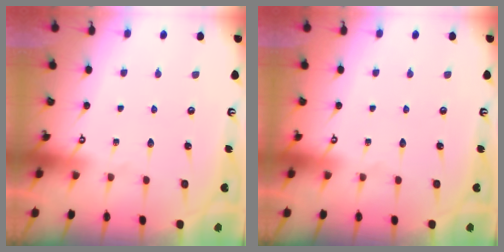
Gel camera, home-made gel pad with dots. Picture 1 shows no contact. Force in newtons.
{"total": 0.0}